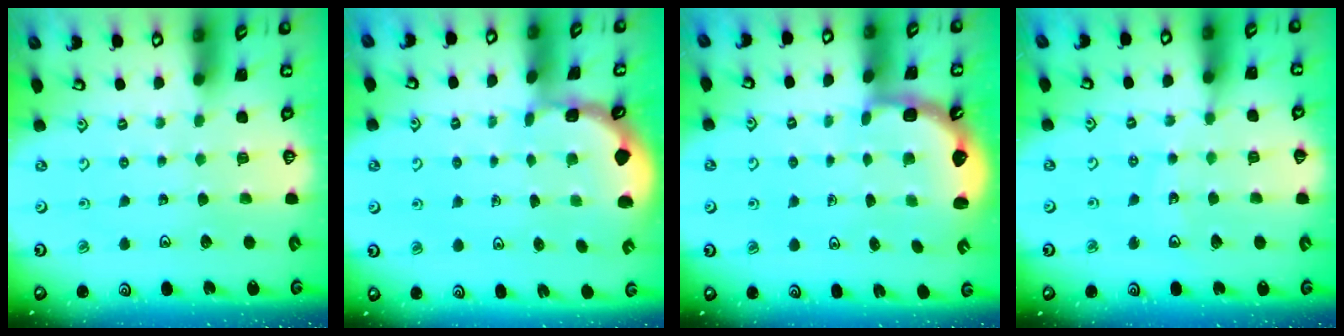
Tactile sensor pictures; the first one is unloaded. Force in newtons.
{"total": 1.1, "press": 1.1, "slide": 0.1}
{"total": 2.5, "press": 2.1, "slide": 1.3}
{"total": 6.5, "press": 6.0, "slide": 2.5}